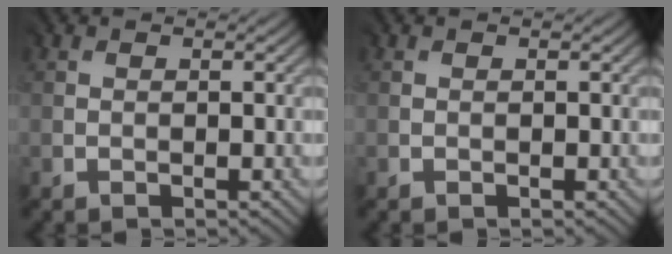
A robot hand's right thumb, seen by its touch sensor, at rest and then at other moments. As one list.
[{"total": 0.0}]